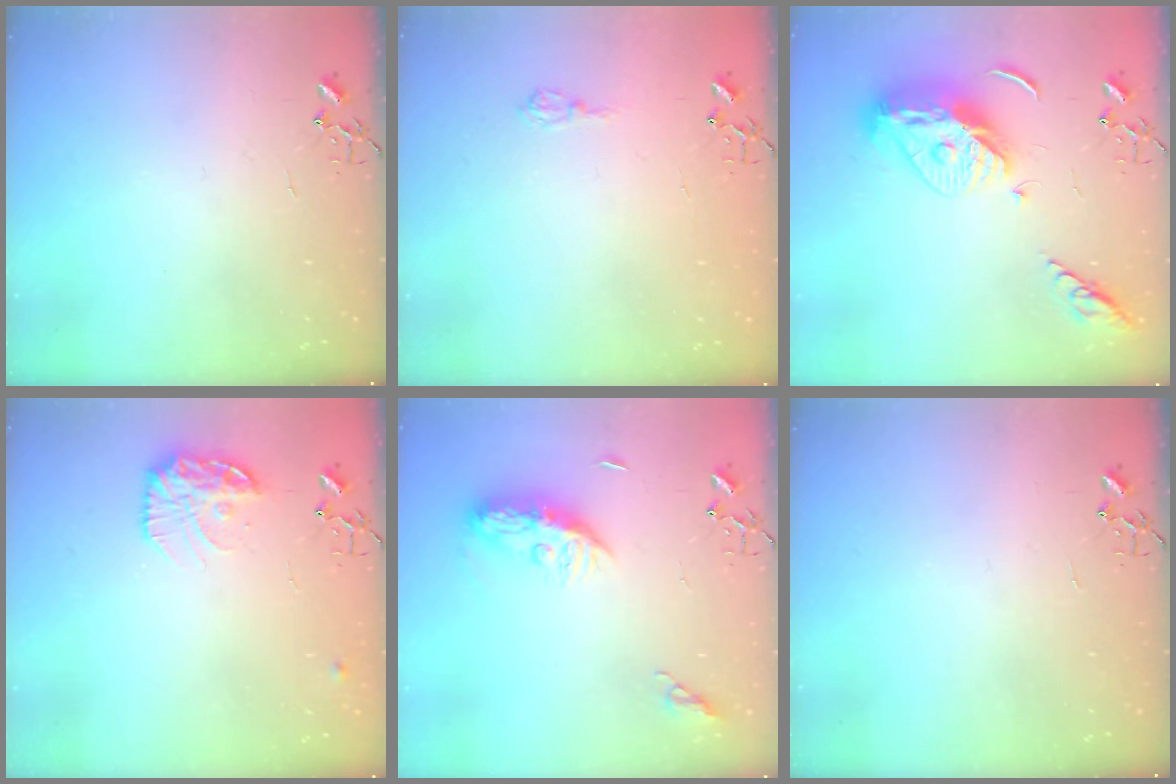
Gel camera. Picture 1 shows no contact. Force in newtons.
{"total": 5.9, "press": 5.9, "slide": 0.8}
{"total": 15.0, "press": 14.9, "slide": 1.3}
{"total": 14.3, "press": 14.3, "slide": 0.8}
{"total": 9.8, "press": 9.8, "slide": 0.5}
{"total": 0.0}